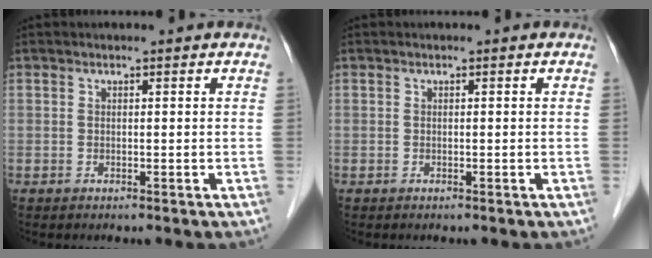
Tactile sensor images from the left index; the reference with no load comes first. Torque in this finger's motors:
{"motor_torque": [0.02, 0.01, 0.01, 0.00]}